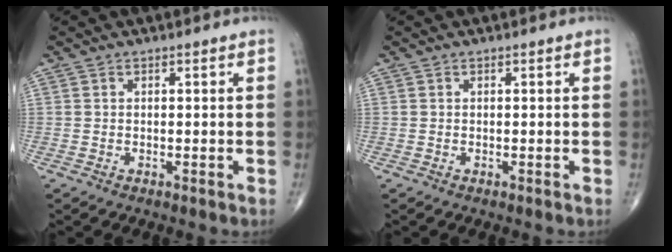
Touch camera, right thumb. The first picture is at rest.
{"total": 0.0}